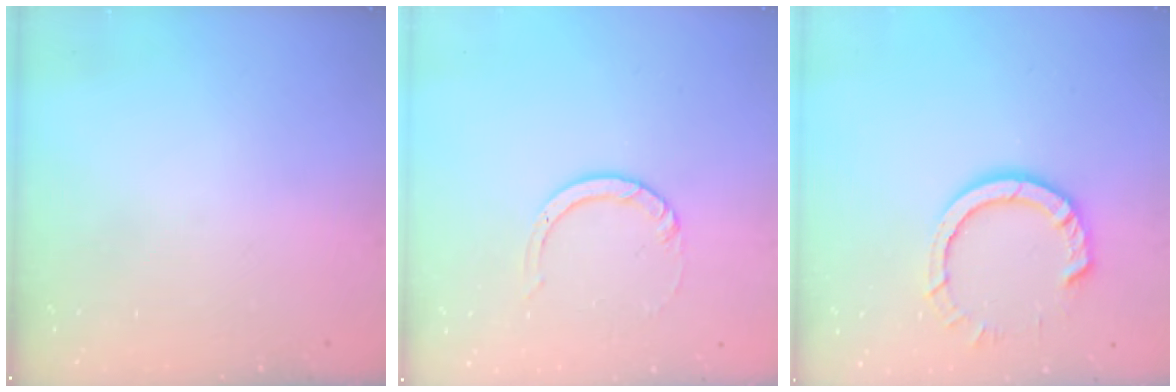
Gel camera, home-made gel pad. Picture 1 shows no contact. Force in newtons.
{"total": 5.1, "press": 5.1, "slide": 0.3}
{"total": 9.4, "press": 9.3, "slide": 0.9}